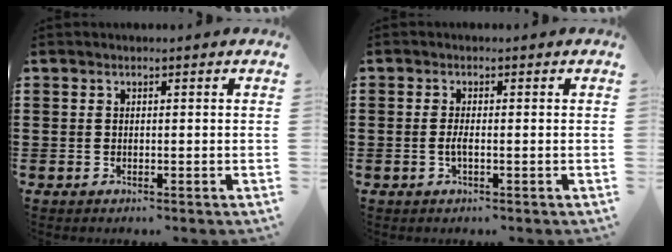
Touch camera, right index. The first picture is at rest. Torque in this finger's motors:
{"motor_torque": [0.00, 0.00, 0.03, 0.03]}